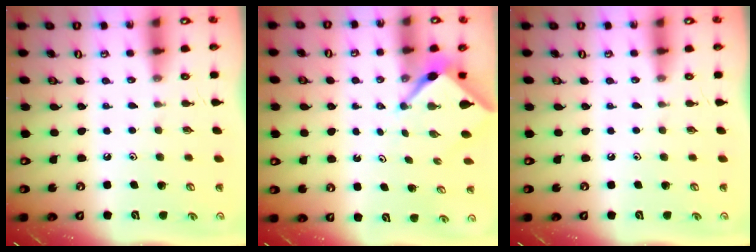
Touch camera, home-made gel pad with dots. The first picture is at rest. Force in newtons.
{"total": 2.8, "press": 2.8, "slide": 0.3}
{"total": 0.0}